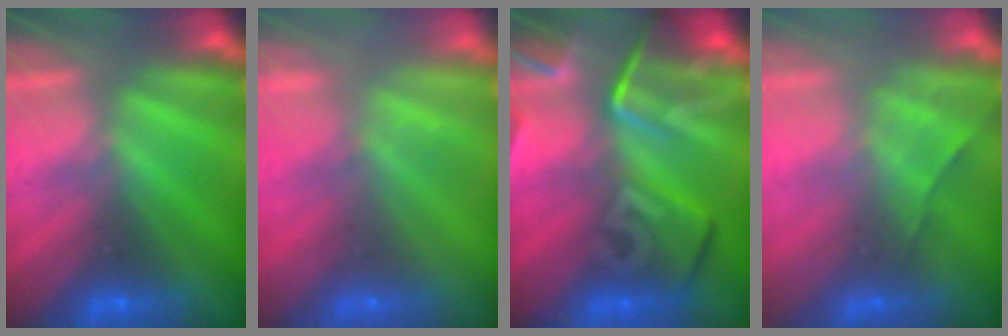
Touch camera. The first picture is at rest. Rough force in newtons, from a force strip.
{"total": 2.2}
{"total": 9.0}
{"total": 2.3}